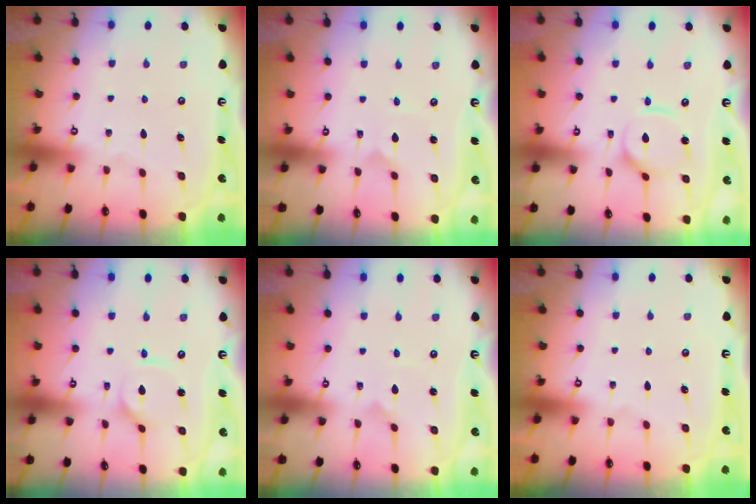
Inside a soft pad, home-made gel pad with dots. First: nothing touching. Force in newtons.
{"total": 0.0}
{"total": 9.0, "press": 9.0, "slide": 0.7}
{"total": 3.2, "press": 3.2, "slide": 0.4}
{"total": 0.8, "press": 0.8, "slide": 0.1}
{"total": 0.0}